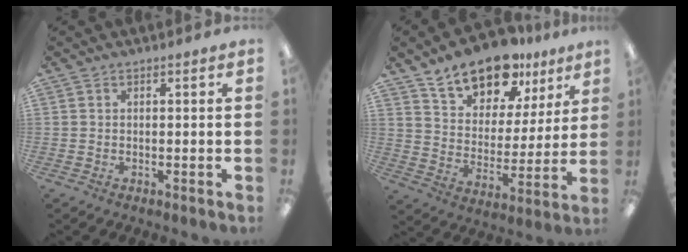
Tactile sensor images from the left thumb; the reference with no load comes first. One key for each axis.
{"total": 15.3, "fx": 12.1, "fy": 7.3, "fz": 5.9, "tx": -0.100, "ty": -0.075, "tz": 0.219}